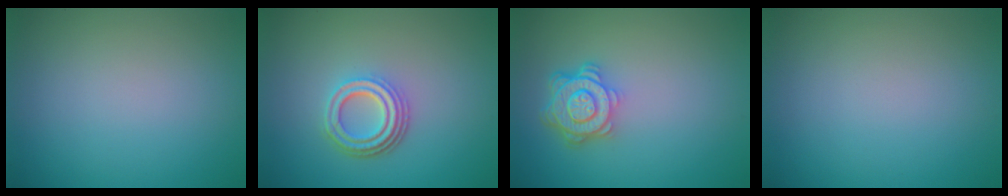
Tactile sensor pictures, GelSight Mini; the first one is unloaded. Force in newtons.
{"total": 4.0, "press": 3.0, "slide": 2.6}
{"total": 4.7, "press": 3.6, "slide": 3.1}
{"total": 0.0}